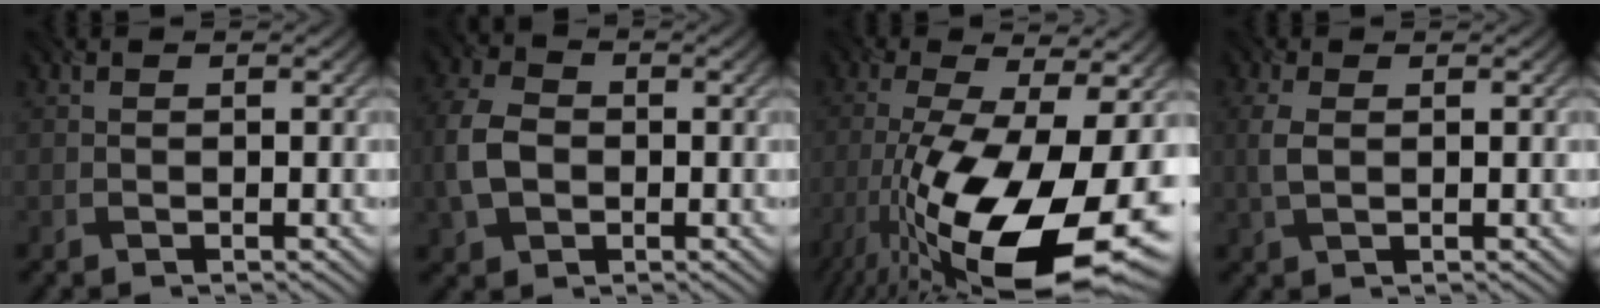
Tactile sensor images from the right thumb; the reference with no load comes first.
{"total": 6.5, "force": [-0.8, 4.9, 4.2], "torque": [-0.118, -0.001, -0.025]}
{"total": 20.0, "force": [-7.6, 7.2, 17.0], "torque": [-0.330, -0.039, -0.124]}
{"total": 2.7, "force": [0.3, 1.5, 2.2], "torque": [-0.064, 0.002, 0.005]}